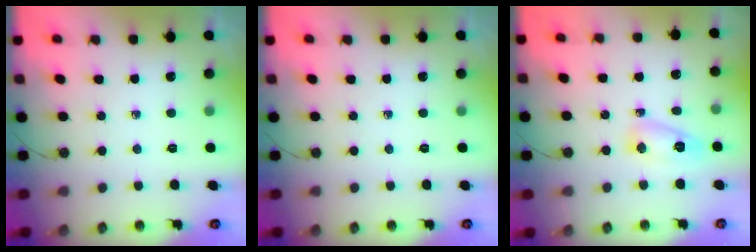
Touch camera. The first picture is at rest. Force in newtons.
{"total": 0.0}
{"total": 6.1, "press": 6.0, "slide": 0.8}